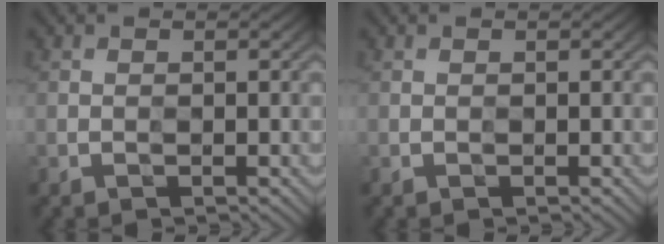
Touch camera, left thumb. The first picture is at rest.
{"total": 0.0}